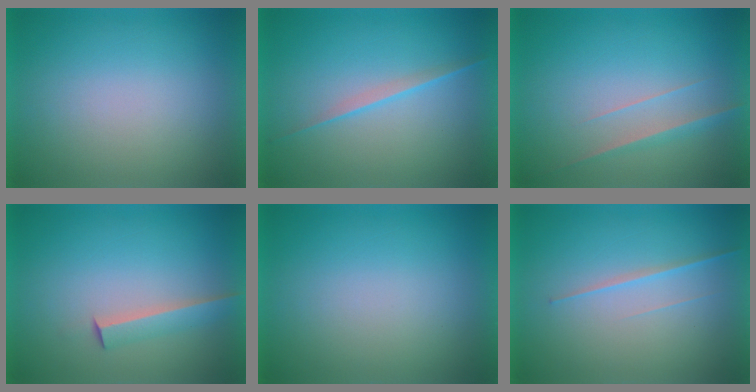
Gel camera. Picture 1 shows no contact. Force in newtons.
{"total": 2.1}
{"total": 2.9}
{"total": 2.5}
{"total": 0.0}
{"total": 2.0}